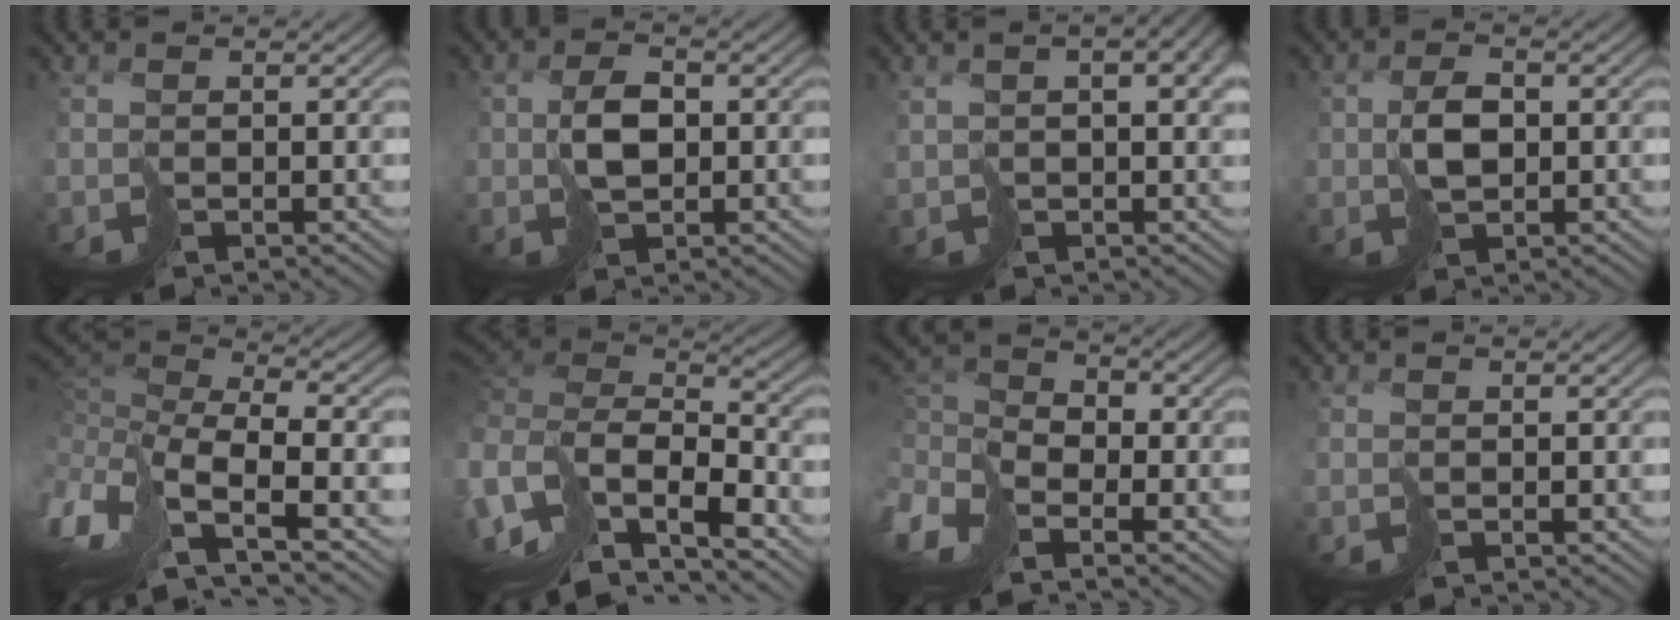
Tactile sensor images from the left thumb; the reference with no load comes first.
{"total": 3.9, "force": [0.6, 2.5, 2.9], "torque": [-0.058, 0.006, 0.018]}
{"total": 6.5, "force": [2.0, 3.2, 5.3], "torque": [-0.105, -0.010, 0.061]}
{"total": 3.5, "force": [0.5, 2.3, 2.6], "torque": [-0.052, 0.004, 0.018]}
{"total": 11.2, "force": [-3.4, 4.2, 9.9], "torque": [-0.278, -0.011, -0.034]}
{"total": 12.4, "force": [-2.8, 5.9, 10.5], "torque": [-0.268, -0.007, -0.020]}
{"total": 8.8, "force": [-3.6, 5.1, 6.2], "torque": [-0.182, -0.014, -0.073]}
{"total": 0.0}